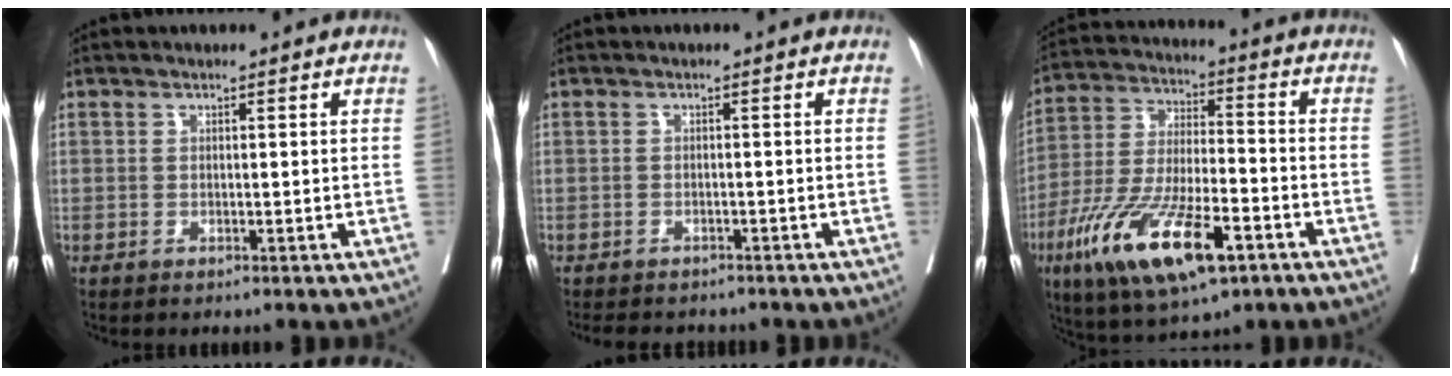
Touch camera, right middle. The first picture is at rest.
{"total": 6.4, "force": [-5.7, 2.3, 2.0], "torque": [-0.025, -0.002, -0.071]}
{"total": 17.2, "force": [-8.4, 4.8, 14.3], "torque": [-0.292, -0.023, -0.145]}